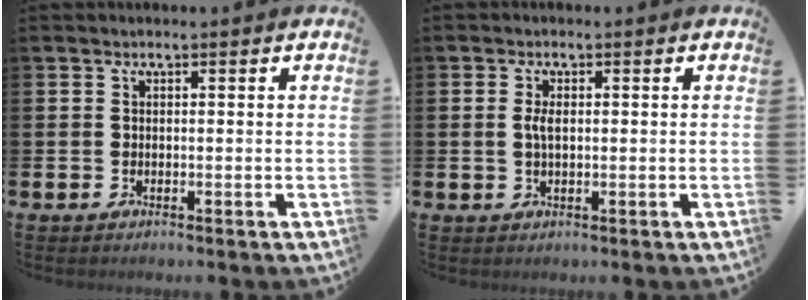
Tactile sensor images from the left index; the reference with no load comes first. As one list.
[{"total": 2.2, "force": [0.3, 0.9, 2.0], "torque": [-0.036, 0.003, 0.002]}]